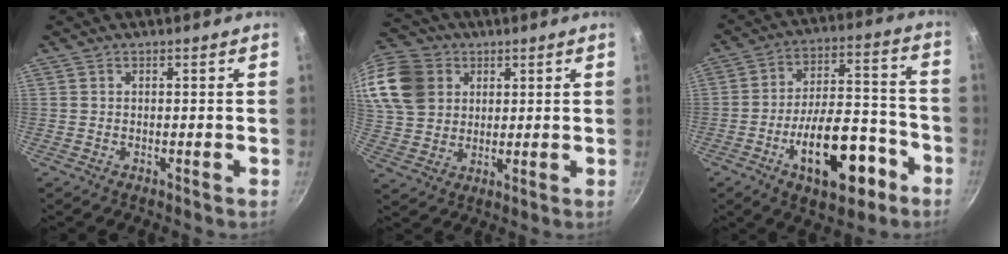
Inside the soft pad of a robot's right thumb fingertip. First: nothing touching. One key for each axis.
{"total": 19.5, "fx": 6.9, "fy": 15.5, "fz": 9.5, "tx": -0.208, "ty": 0.020, "tz": 0.138}
{"total": 18.4, "fx": -8.1, "fy": 8.9, "fz": 13.9, "tx": -0.181, "ty": 0.066, "tz": -0.114}